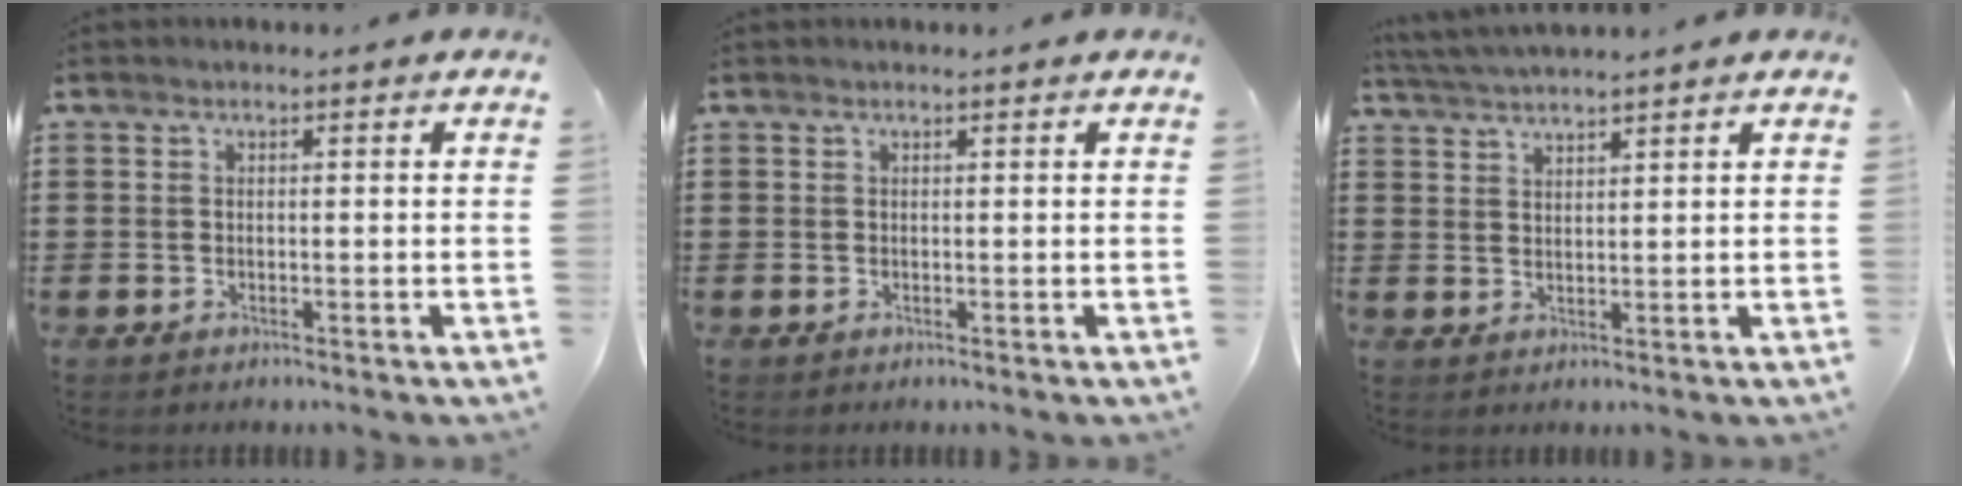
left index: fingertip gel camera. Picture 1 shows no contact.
{"total": 0.0}
{"total": 3.1, "force": [3.0, -0.6, 0.5], "torque": [-0.018, -0.006, 0.056]}